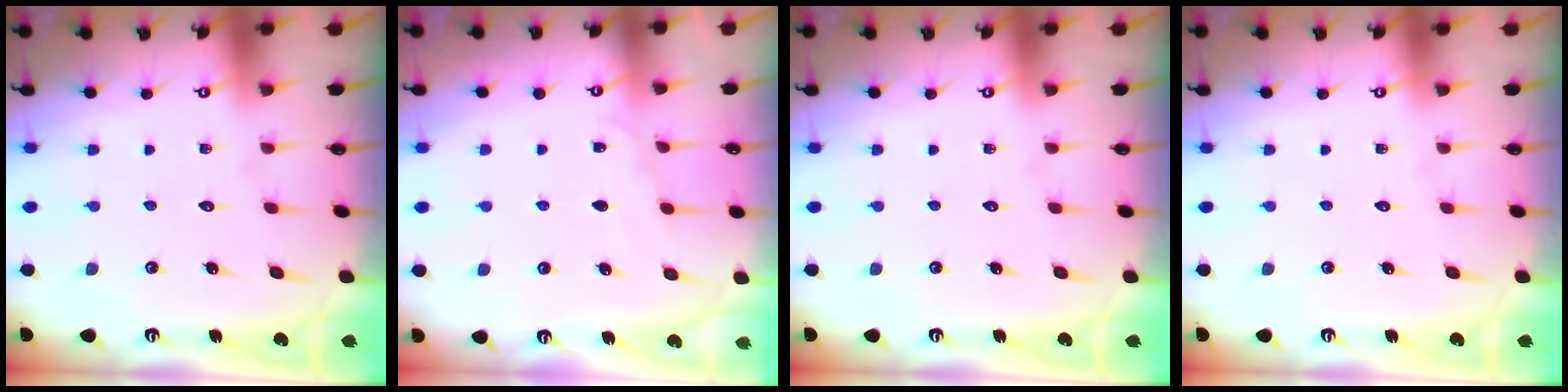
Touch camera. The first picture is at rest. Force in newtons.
{"total": 5.3, "press": 5.3, "slide": 0.7}
{"total": 0.0}
{"total": 0.0}